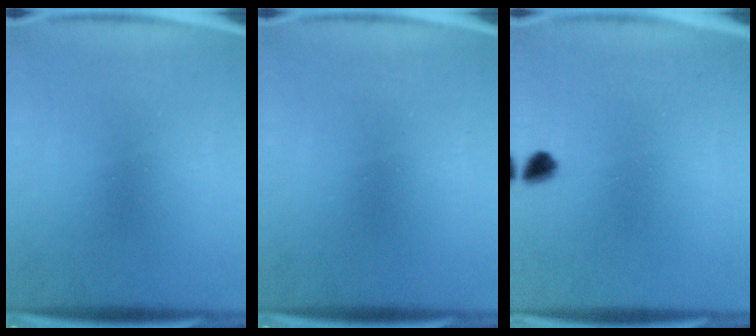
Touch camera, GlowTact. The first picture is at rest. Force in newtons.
{"total": 0.0}
{"total": 2.4}